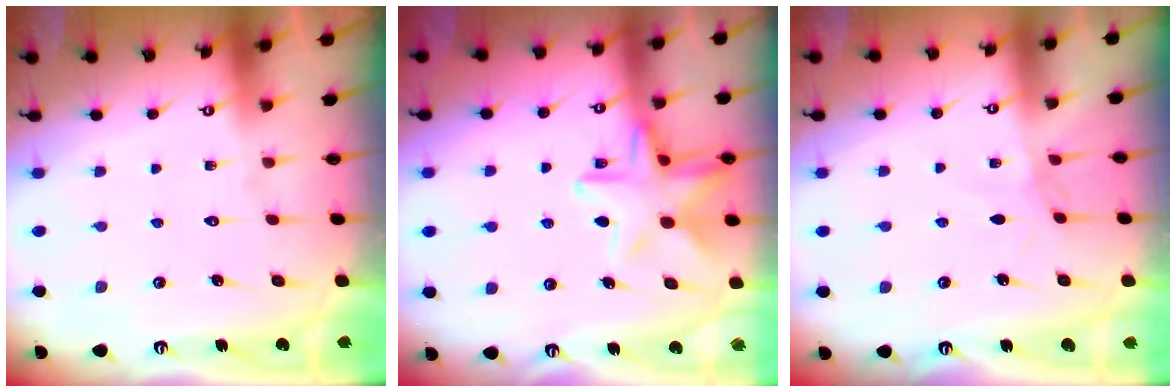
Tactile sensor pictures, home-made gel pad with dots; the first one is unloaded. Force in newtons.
{"total": 13.7, "press": 13.6, "slide": 1.2}
{"total": 1.8, "press": 1.8, "slide": 0.3}